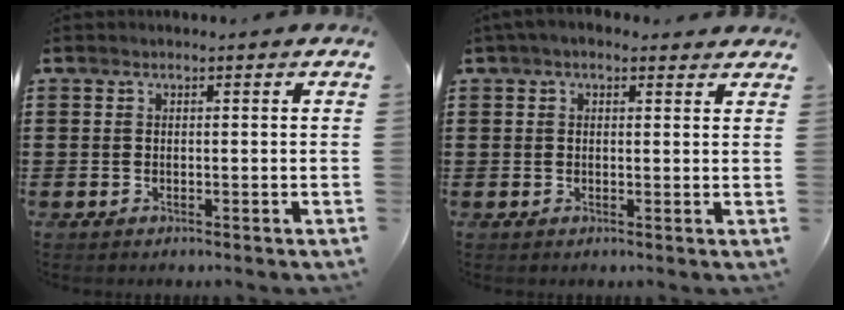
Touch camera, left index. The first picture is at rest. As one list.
[{"total": 2.3, "force": [1.5, 1.2, 1.3], "torque": [-0.030, 0.008, 0.027]}]